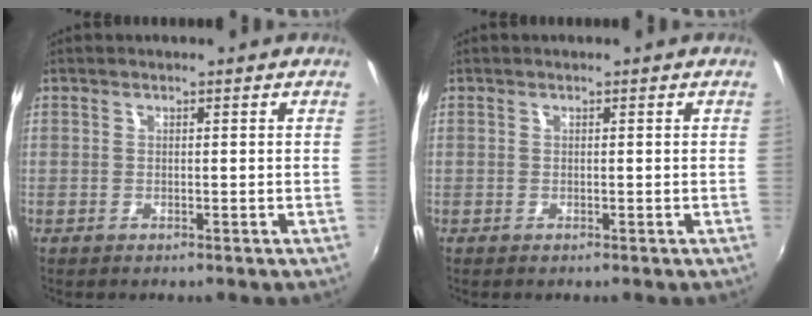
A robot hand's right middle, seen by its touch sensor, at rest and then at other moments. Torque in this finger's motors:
{"motor_torque": [0.27, -0.26, 0.02, 0.00]}